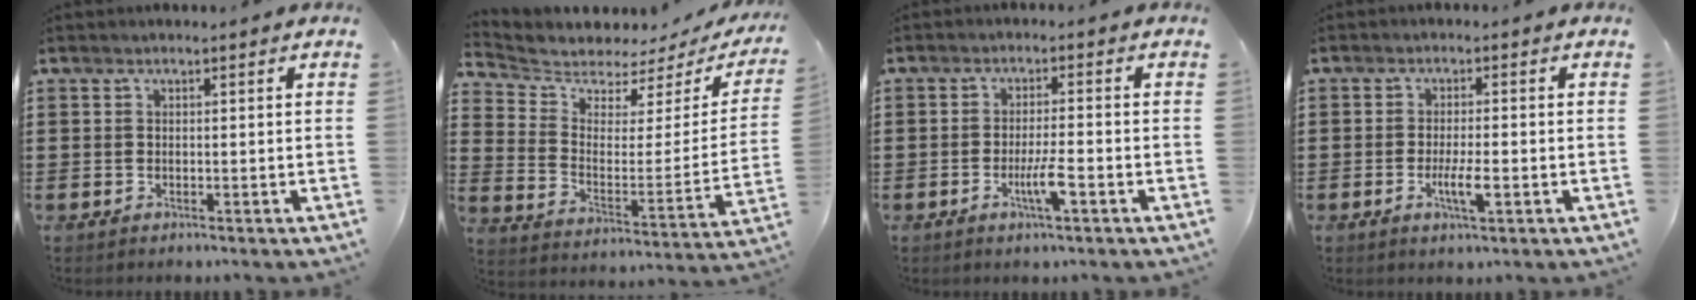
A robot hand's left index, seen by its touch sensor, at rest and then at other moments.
{"total": 4.4, "force": [4.0, 1.7, 0.6], "torque": [-0.044, -0.033, 0.065]}
{"total": 4.4, "force": [-1.8, 0.5, 4.0], "torque": [-0.074, -0.003, -0.033]}
{"total": 3.9, "force": [-1.1, 0.8, 3.7], "torque": [-0.068, -0.001, -0.021]}